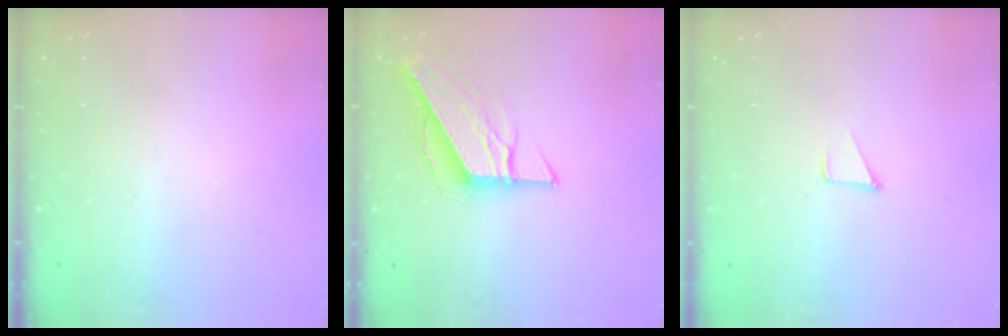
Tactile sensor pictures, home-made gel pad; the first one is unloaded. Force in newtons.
{"total": 11.1, "press": 11.0, "slide": 1.2}
{"total": 1.7, "press": 1.7, "slide": 0.1}